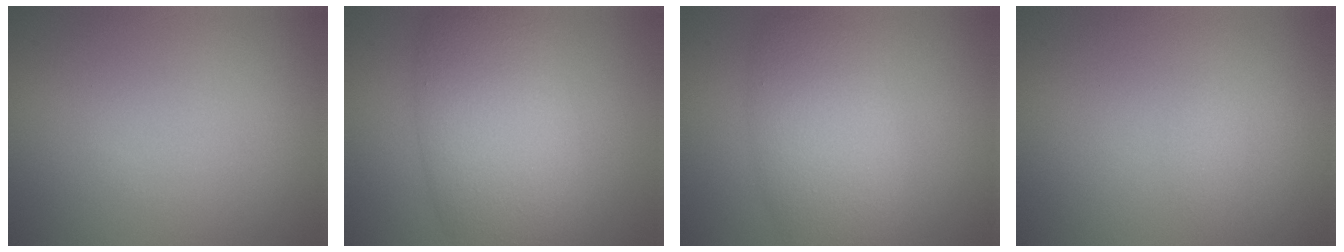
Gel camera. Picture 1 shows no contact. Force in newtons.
{"total": 8.8, "press": 8.8, "slide": 0.5}
{"total": 6.1, "press": 6.1, "slide": 0.3}
{"total": 0.6, "press": 0.6, "slide": 0.1}